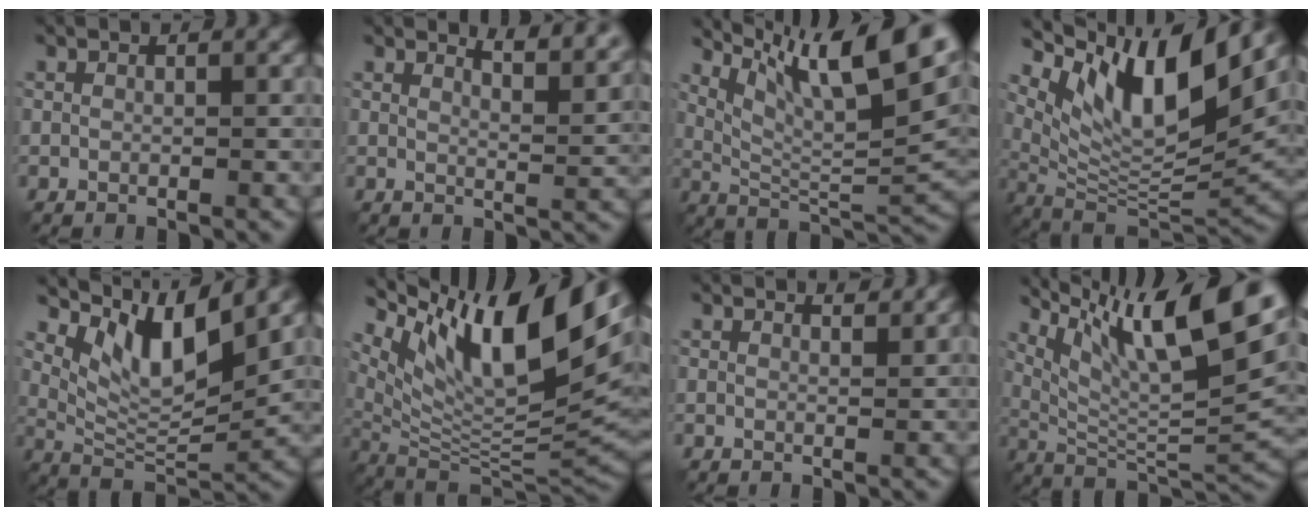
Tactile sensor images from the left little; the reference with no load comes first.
{"total": 6.3, "force": [4.9, 1.8, 3.6], "torque": [-0.036, 0.015, 0.048]}
{"total": 12.5, "force": [6.5, 3.3, 10.2], "torque": [-0.171, 0.010, 0.125]}
{"total": 11.9, "force": [5.3, 4.1, 9.8], "torque": [-0.165, -0.004, 0.110]}
{"total": 7.8, "force": [3.6, 2.8, 6.3], "torque": [-0.109, -0.010, 0.074]}
{"total": 15.3, "force": [6.4, 5.9, 12.6], "torque": [-0.231, 0.016, 0.123]}
{"total": 2.2, "force": [1.9, 0.6, 1.0], "torque": [-0.005, 0.008, 0.017]}
{"total": 13.9, "force": [7.1, 3.7, 11.3], "torque": [-0.195, 0.015, 0.137]}